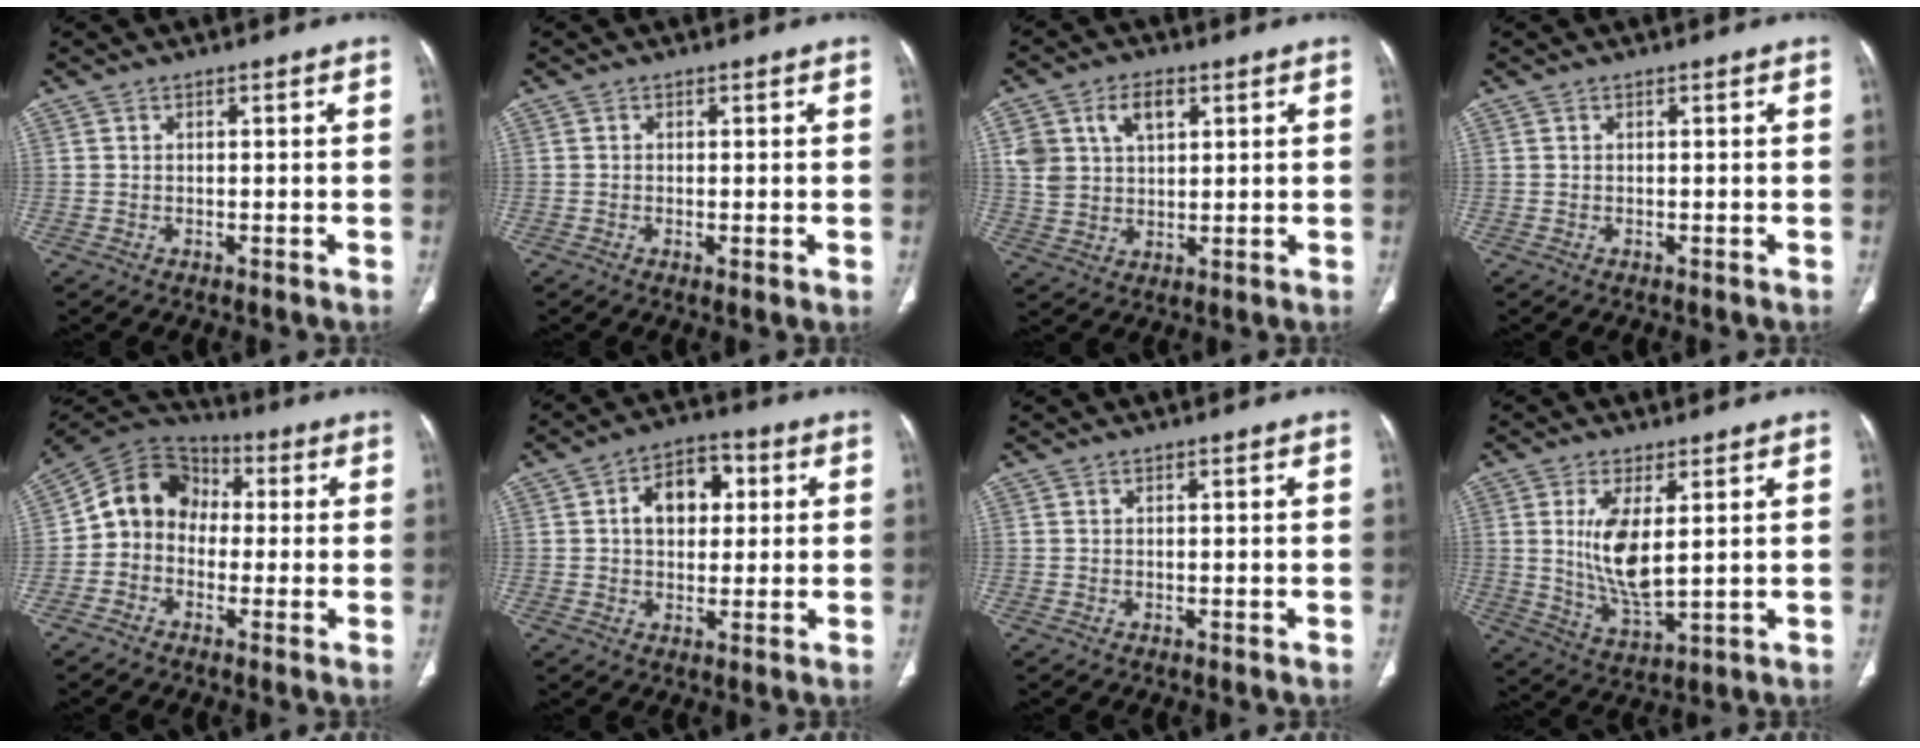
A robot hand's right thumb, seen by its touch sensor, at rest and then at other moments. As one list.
[{"total": 1.3, "force": [-0.2, 0.3, 1.2], "torque": [-0.029, -0.007, -0.005]}, {"total": 9.0, "force": [3.7, 5.8, 5.7], "torque": [-0.089, -0.005, 0.076]}, {"total": 0.0}, {"total": 10.9, "force": [-0.4, 9.3, 5.7], "torque": [-0.079, 0.040, -0.028]}, {"total": 9.6, "force": [2.0, 6.5, 6.7], "torque": [-0.075, 0.014, 0.027]}, {"total": 0.0}, {"total": 10.1, "force": [2.0, 3.9, 9.1], "torque": [-0.180, -0.029, 0.051]}]